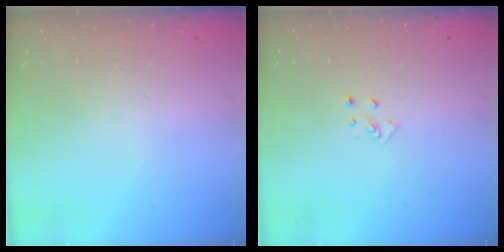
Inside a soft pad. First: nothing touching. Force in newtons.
{"total": 4.1, "press": 4.1, "slide": 0.4}